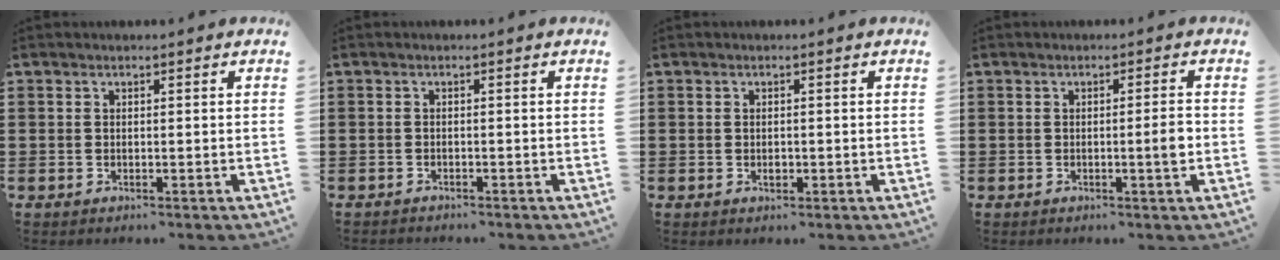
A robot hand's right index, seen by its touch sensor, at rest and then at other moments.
{"total": 0.8, "force": [-0.8, 0.1, 0.0], "torque": [-0.002, 0.000, -0.017]}
{"total": 1.1, "force": [-0.2, 0.5, 1.0], "torque": [-0.019, 0.000, -0.004]}
{"total": 2.7, "force": [-0.6, -0.1, 2.6], "torque": [-0.043, -0.005, -0.013]}